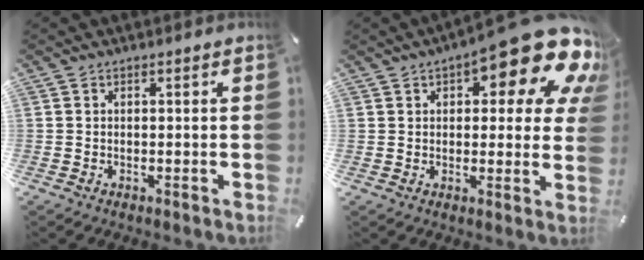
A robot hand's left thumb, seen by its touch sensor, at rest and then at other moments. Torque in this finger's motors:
{"motor_torque": [1.80, 1.52, 1.82, -0.95, 0.10]}